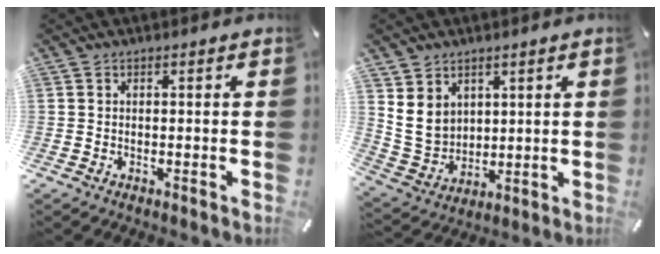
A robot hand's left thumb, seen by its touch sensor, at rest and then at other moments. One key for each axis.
{"total": 8.6, "fx": 3.8, "fy": 7.5, "fz": 2.0, "tx": -0.061, "ty": -0.025, "tz": 0.075}